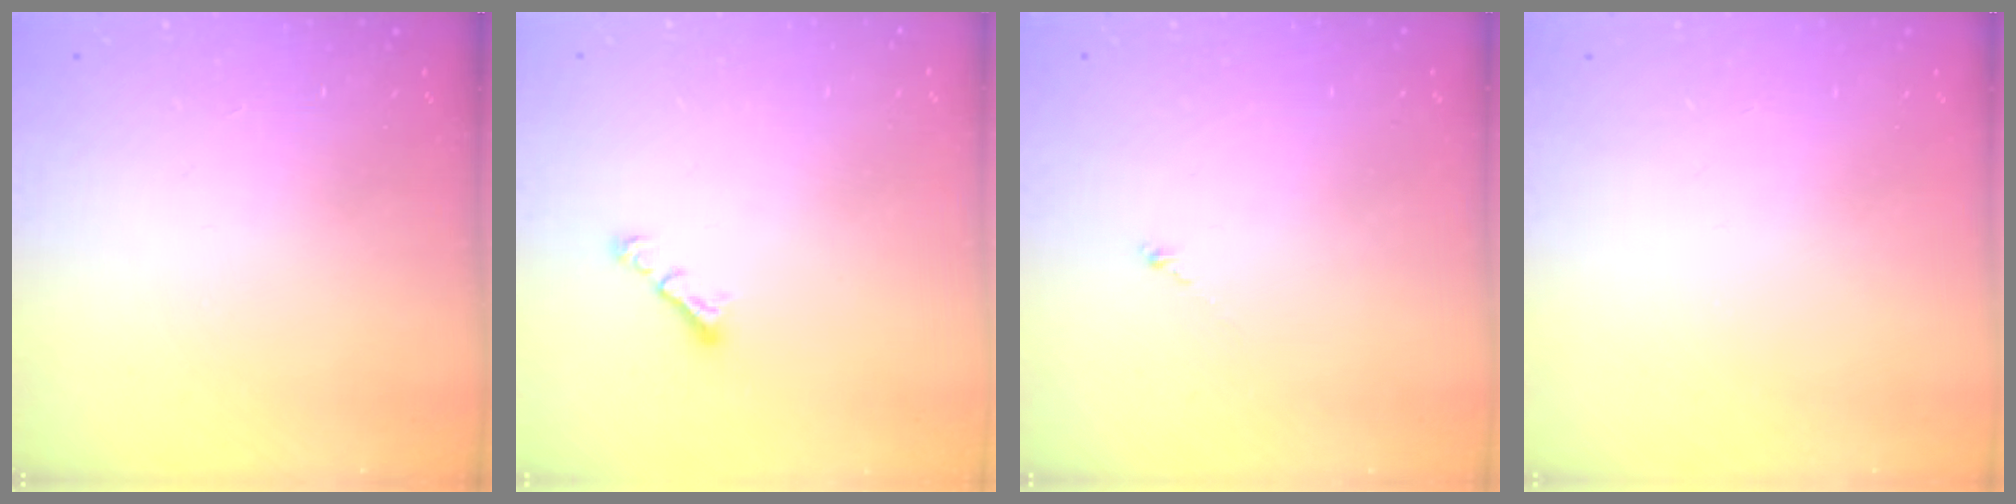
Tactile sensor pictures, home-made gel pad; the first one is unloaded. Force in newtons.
{"total": 3.1, "press": 3.1, "slide": 0.1}
{"total": 0.0}
{"total": 0.0}